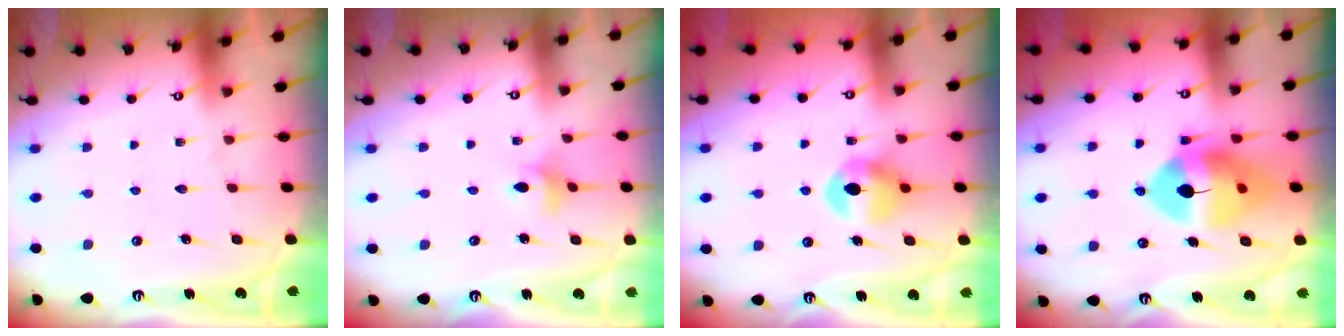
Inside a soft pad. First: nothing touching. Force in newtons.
{"total": 5.0, "press": 5.0, "slide": 0.5}
{"total": 9.1, "press": 9.1, "slide": 0.3}
{"total": 13.7, "press": 13.5, "slide": 2.2}